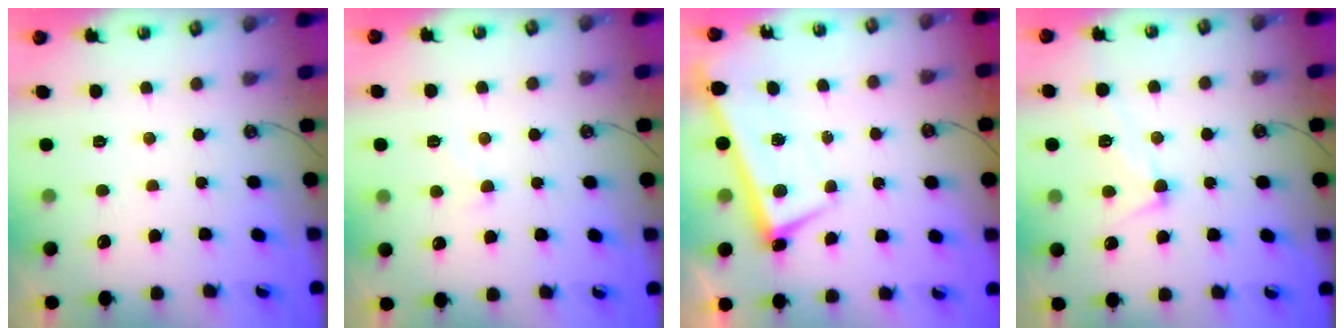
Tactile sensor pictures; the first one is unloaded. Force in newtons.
{"total": 2.9, "press": 2.9, "slide": 0.5}
{"total": 1.3, "press": 1.0, "slide": 0.8}
{"total": 5.8, "press": 5.7, "slide": 0.6}